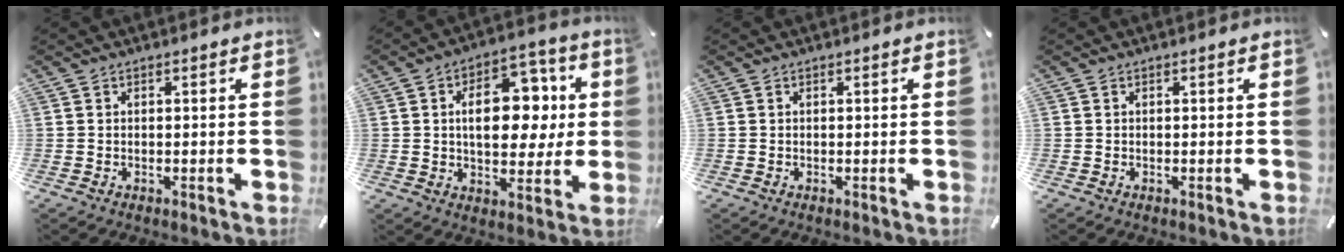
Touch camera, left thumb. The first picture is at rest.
{"total": 15.4, "force": [2.5, 10.1, 11.3], "torque": [-0.151, 0.000, 0.041]}
{"total": 0.0}
{"total": 0.0}